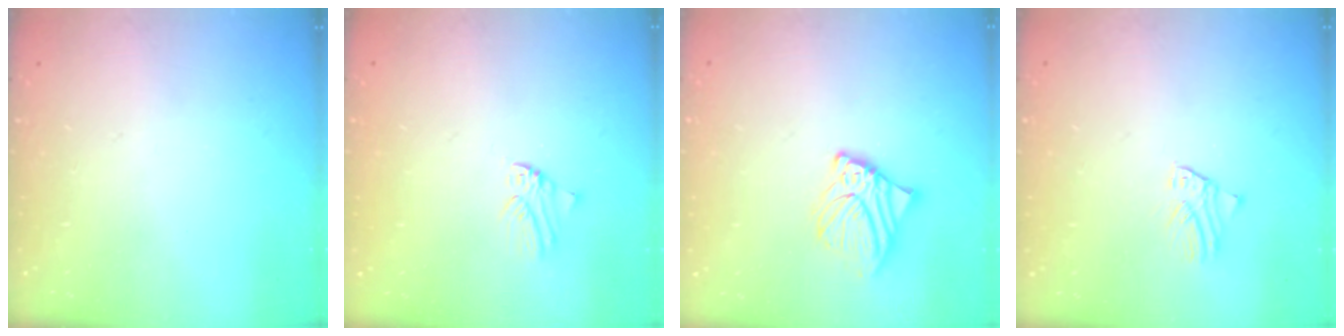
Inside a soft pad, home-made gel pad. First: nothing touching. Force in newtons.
{"total": 0.0}
{"total": 9.6, "press": 9.4, "slide": 1.8}
{"total": 1.6, "press": 1.6, "slide": 0.2}